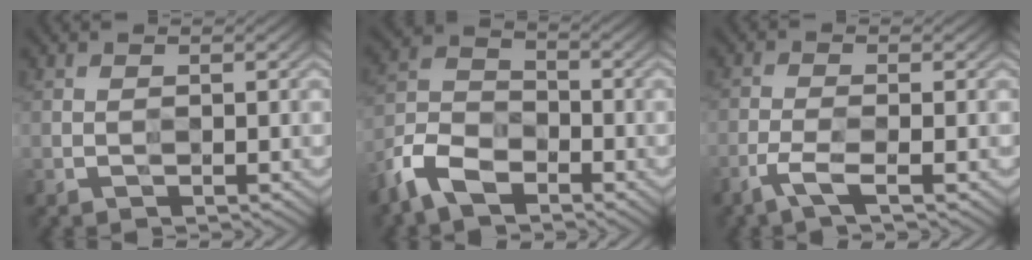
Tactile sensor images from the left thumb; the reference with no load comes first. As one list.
[{"total": 8.3, "force": [-6.1, 4.1, 3.8], "torque": [-0.079, -0.007, -0.134]}, {"total": 3.2, "force": [-2.6, 0.0, 1.8], "torque": [-0.043, 0.000, -0.057]}]